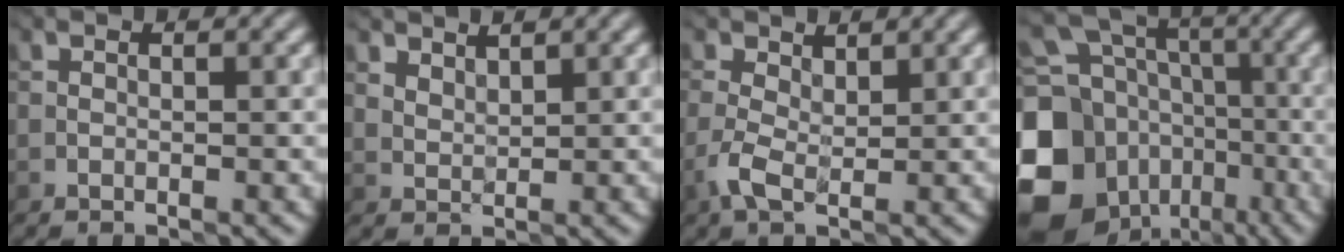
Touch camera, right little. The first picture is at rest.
{"total": 1.9, "force": [1.7, 0.7, 0.5], "torque": [-0.010, 0.002, 0.038]}
{"total": 1.9, "force": [0.0, 1.1, 1.6], "torque": [-0.040, 0.002, -0.001]}
{"total": 15.5, "force": [-5.0, 12.8, 7.1], "torque": [-0.196, -0.017, -0.089]}